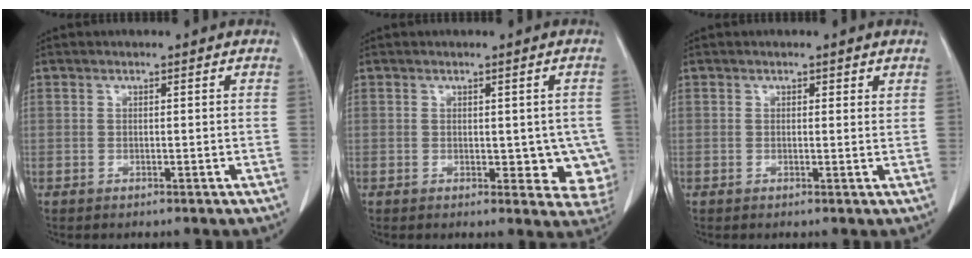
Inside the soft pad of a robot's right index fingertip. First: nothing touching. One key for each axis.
{"total": 6.4, "fx": -0.3, "fy": 3.7, "fz": 5.2, "tx": -0.029, "ty": -0.004, "tz": 0.001}
{"total": 0.7, "fx": 0.5, "fy": 0.4, "fz": 0.3, "tx": 0.000, "ty": -0.002, "tz": 0.003}